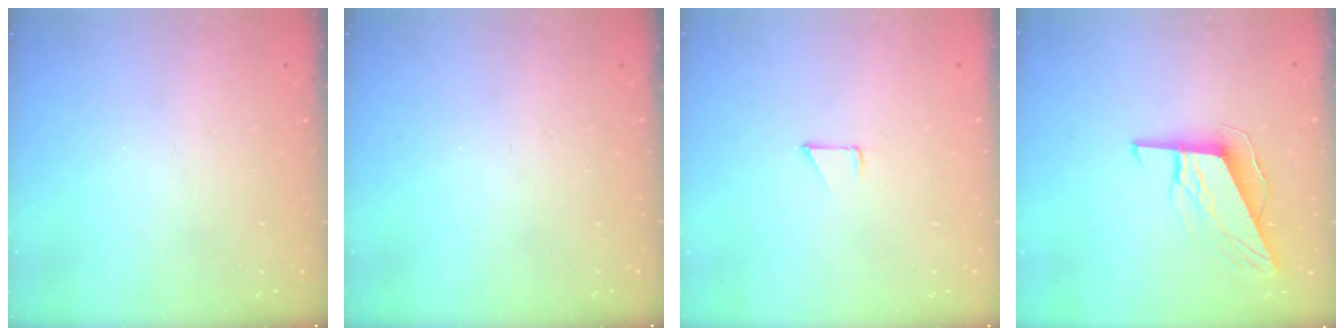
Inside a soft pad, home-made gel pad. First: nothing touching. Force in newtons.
{"total": 0.0}
{"total": 4.5, "press": 4.5, "slide": 0.3}
{"total": 9.7, "press": 9.5, "slide": 1.9}